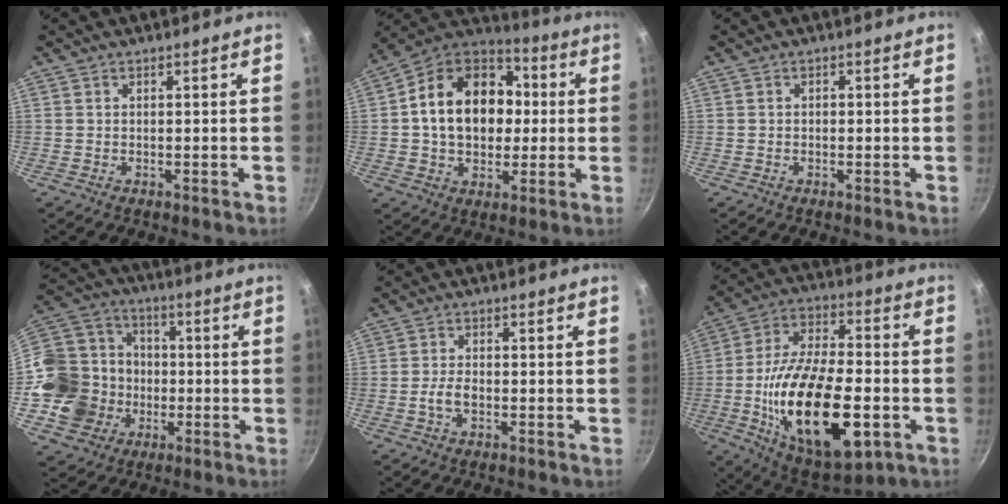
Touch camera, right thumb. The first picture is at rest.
{"total": 19.8, "force": [1.5, 14.9, 13.0], "torque": [-0.192, 0.033, 0.014]}
{"total": 0.7, "force": [-0.2, 0.6, 0.4], "torque": [-0.005, 0.004, -0.003]}
{"total": 19.1, "force": [-3.5, 17.1, 7.7], "torque": [-0.132, 0.041, -0.052]}
{"total": 3.3, "force": [-1.0, 1.8, 2.5], "torque": [-0.050, 0.014, -0.021]}
{"total": 28.1, "force": [-6.7, 13.5, 23.8], "torque": [-0.399, 0.019, -0.103]}